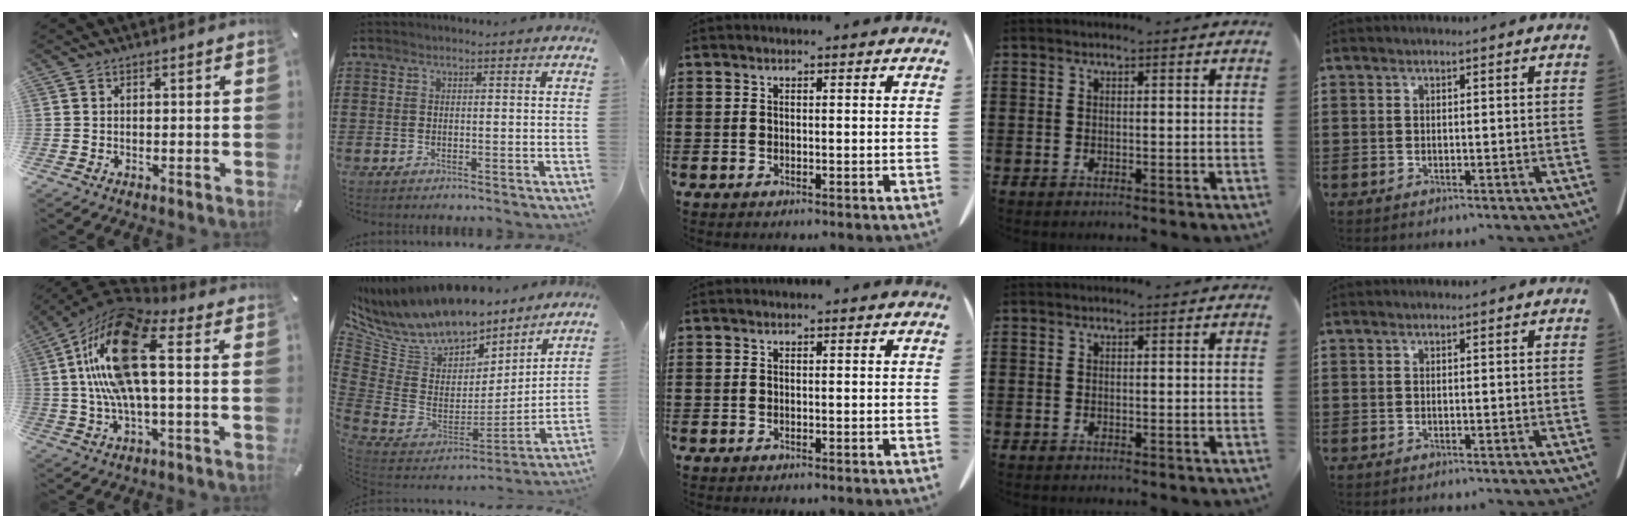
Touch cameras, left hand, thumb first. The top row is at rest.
{"thumb": {"total": 20.7, "force": [3.1, 8.9, 18.4], "torque": [-0.378, 0.001, 0.051]}, "index": {"total": 10.2, "force": [8.9, 4.2, 2.7], "torque": [-0.115, -0.071, 0.161]}}